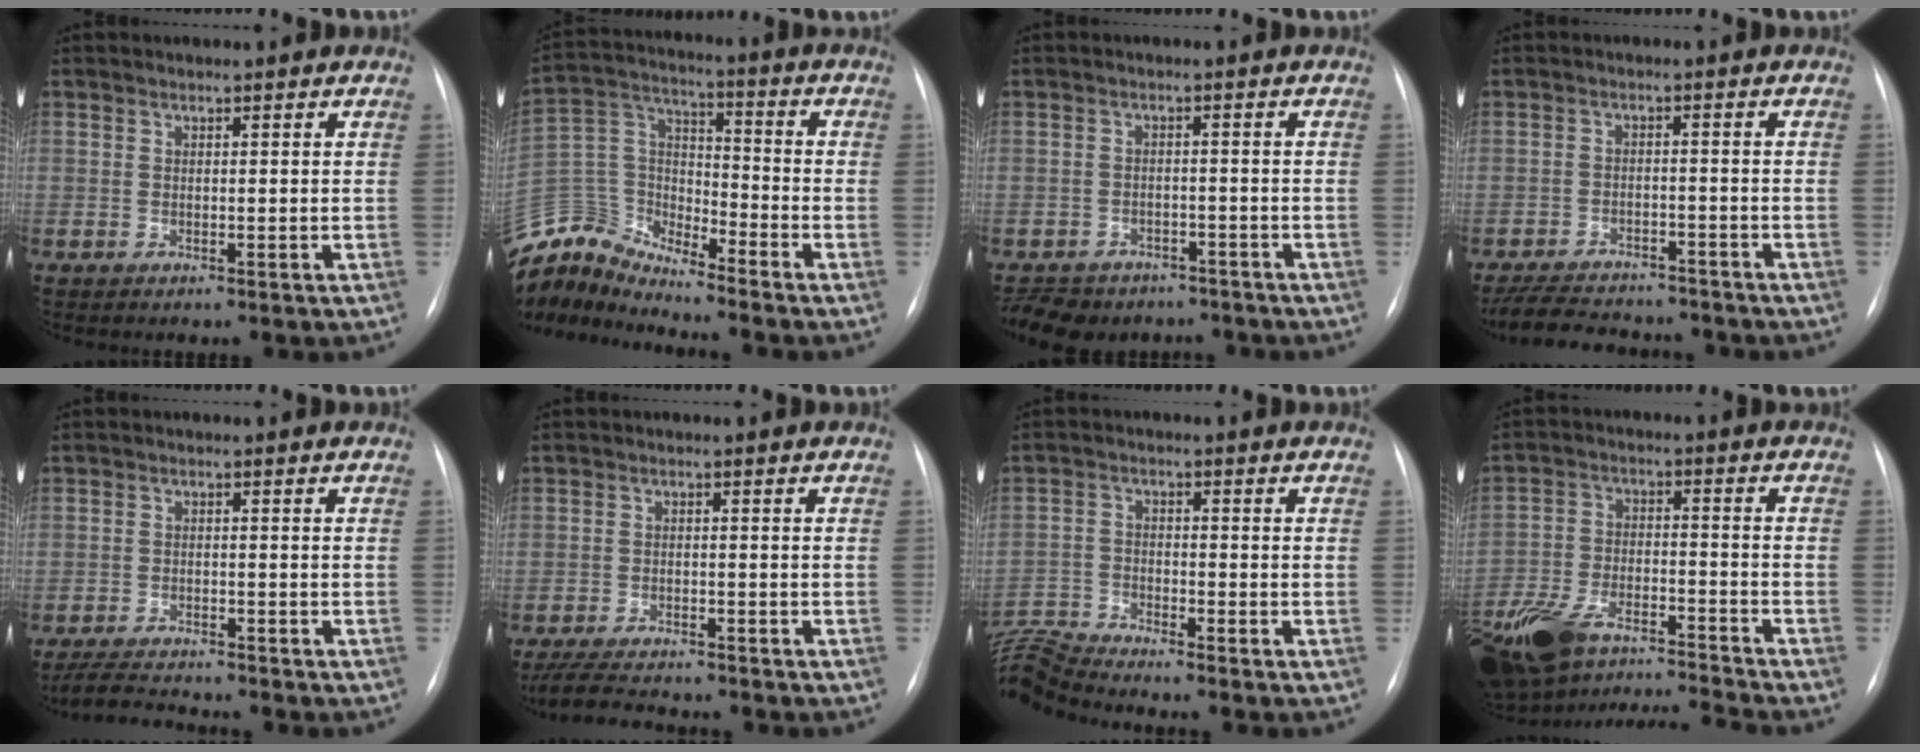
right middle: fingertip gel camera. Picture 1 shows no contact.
{"total": 12.2, "force": [-12.1, 1.3, 0.8], "torque": [-0.026, 0.057, -0.240]}
{"total": 11.6, "force": [-9.3, 6.2, 3.1], "torque": [-0.069, 0.006, -0.118]}
{"total": 13.4, "force": [-12.0, 3.8, 4.7], "torque": [-0.096, 0.000, -0.170]}
{"total": 5.9, "force": [-5.6, 0.2, 1.8], "torque": [-0.034, -0.022, -0.095]}
{"total": 8.5, "force": [-7.7, 1.2, 3.4], "torque": [-0.059, -0.018, -0.122]}
{"total": 8.4, "force": [-8.2, -1.7, 1.0], "torque": [-0.035, 0.006, -0.162]}
{"total": 16.9, "force": [-15.1, 1.4, 7.5], "torque": [-0.154, 0.013, -0.264]}